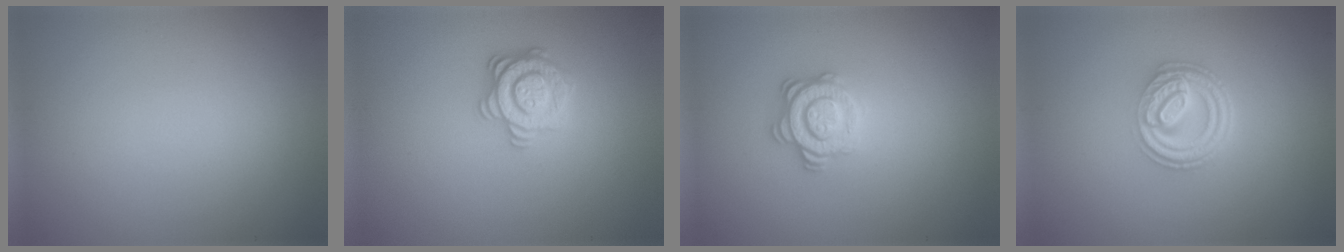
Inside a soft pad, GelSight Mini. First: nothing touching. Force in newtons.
{"total": 2.9, "press": 2.8, "slide": 0.4}
{"total": 2.9, "press": 2.8, "slide": 0.9}
{"total": 4.8, "press": 3.6, "slide": 3.2}